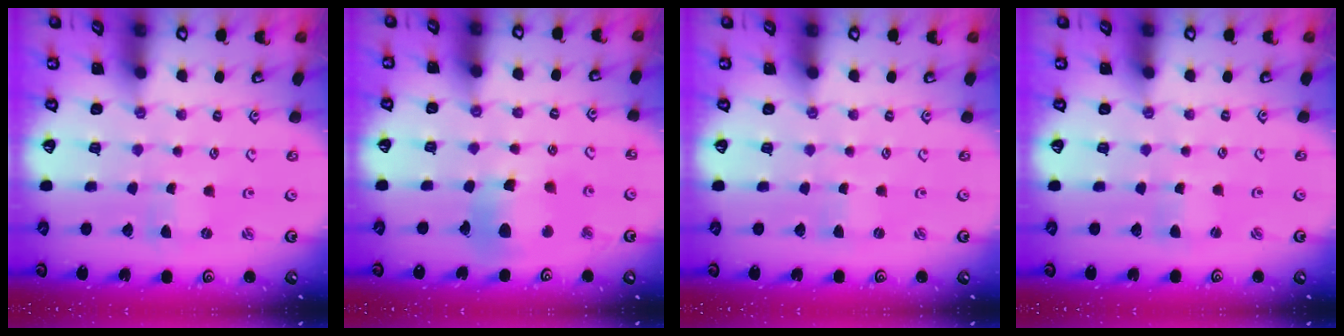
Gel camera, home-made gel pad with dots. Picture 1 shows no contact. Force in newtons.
{"total": 11.8, "press": 11.7, "slide": 1.6}
{"total": 0.0}
{"total": 1.5, "press": 1.4, "slide": 0.3}